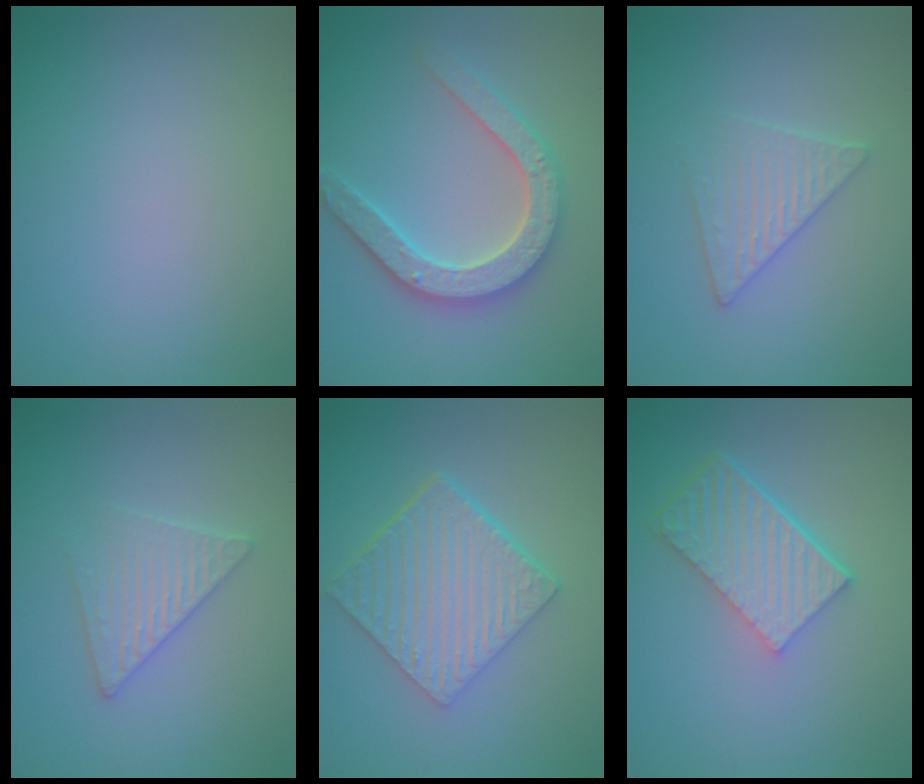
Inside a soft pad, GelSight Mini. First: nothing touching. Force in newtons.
{"total": 5.3, "press": 5.2, "slide": 0.9}
{"total": 3.0, "press": 3.0, "slide": 0.3}
{"total": 3.0, "press": 3.0, "slide": 0.3}
{"total": 6.4, "press": 4.6, "slide": 4.5}
{"total": 6.0, "press": 4.0, "slide": 4.4}